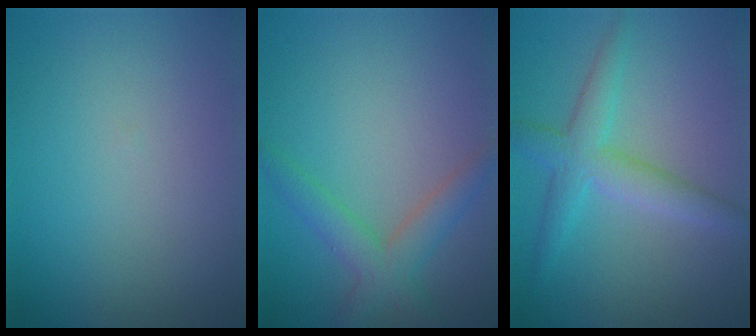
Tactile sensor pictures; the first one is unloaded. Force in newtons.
{"total": 3.4, "press": 3.4, "slide": 0.2}
{"total": 3.9, "press": 3.9, "slide": 0.1}